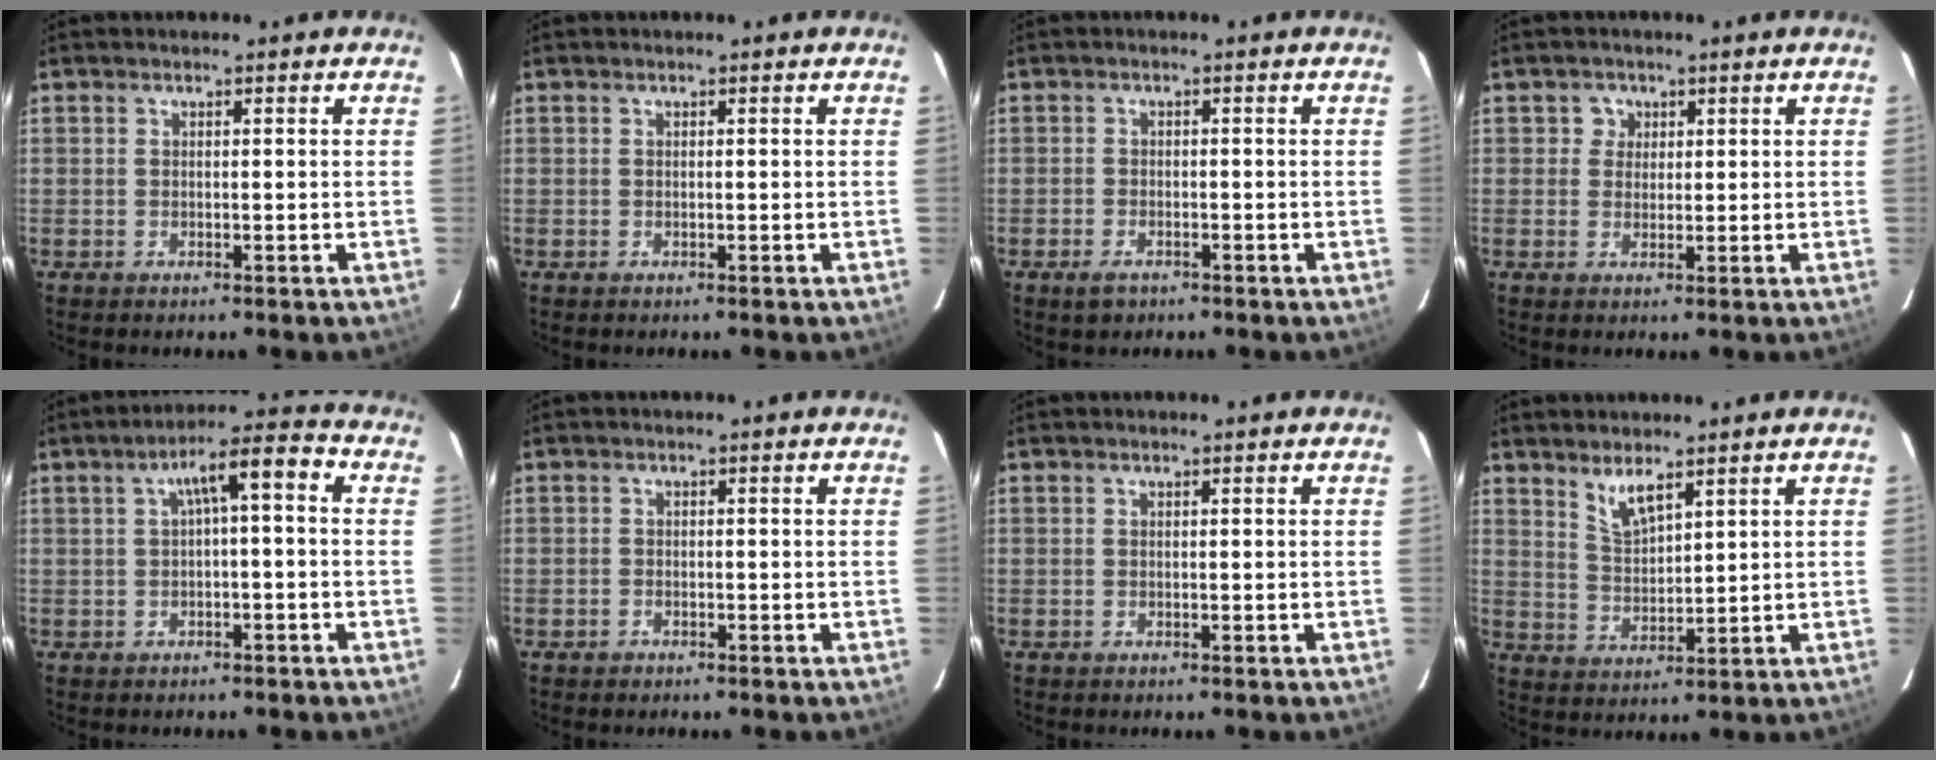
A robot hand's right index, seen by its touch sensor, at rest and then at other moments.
{"total": 0.0}
{"total": 3.0, "force": [-1.9, 1.8, 1.5], "torque": [-0.033, -0.002, -0.033]}
{"total": 2.6, "force": [0.8, 2.5, 0.0], "torque": [0.012, 0.015, 0.009]}
{"total": 6.7, "force": [0.4, 1.5, 6.5], "torque": [-0.111, 0.031, 0.016]}
{"total": 1.2, "force": [-0.9, 0.8, 0.1], "torque": [-0.004, 0.003, -0.015]}
{"total": 0.0}
{"total": 5.2, "force": [3.8, 1.5, 3.2], "torque": [-0.060, -0.002, 0.077]}